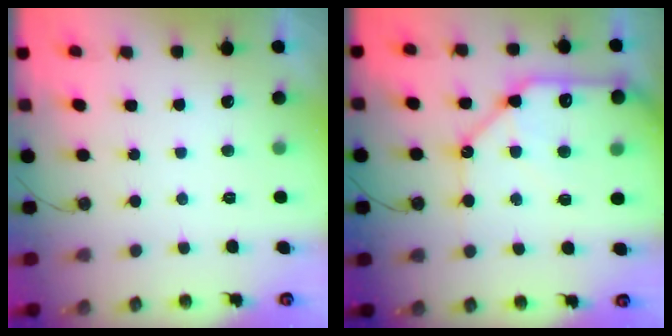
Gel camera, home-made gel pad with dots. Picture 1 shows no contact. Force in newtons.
{"total": 17.7, "press": 17.5, "slide": 2.2}